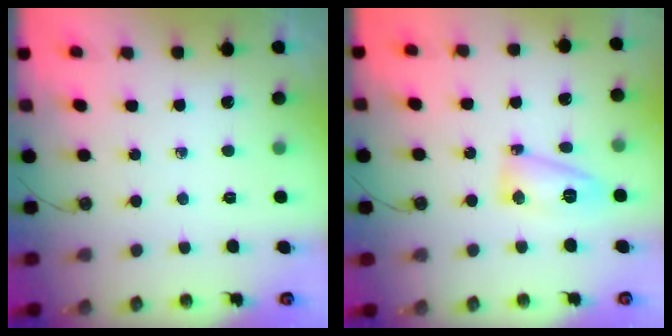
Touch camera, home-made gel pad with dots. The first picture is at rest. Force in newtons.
{"total": 7.5, "press": 7.4, "slide": 1.2}